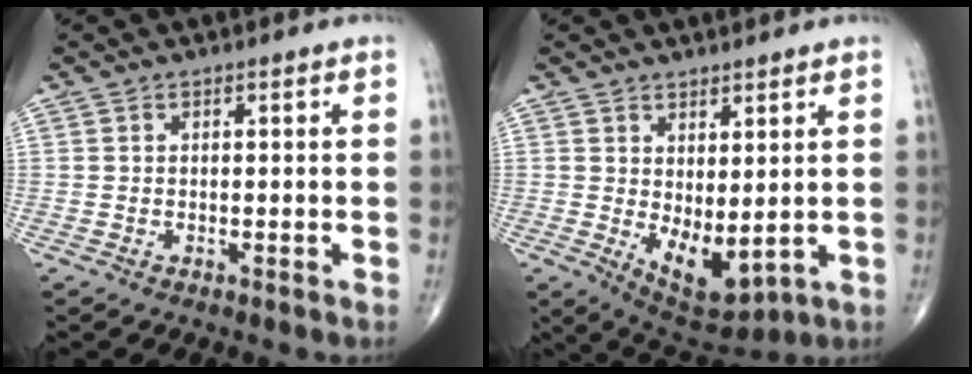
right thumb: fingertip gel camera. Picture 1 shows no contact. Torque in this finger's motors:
{"motor_torque": [0.60, 1.63, 0.23, -0.39, 0.23]}